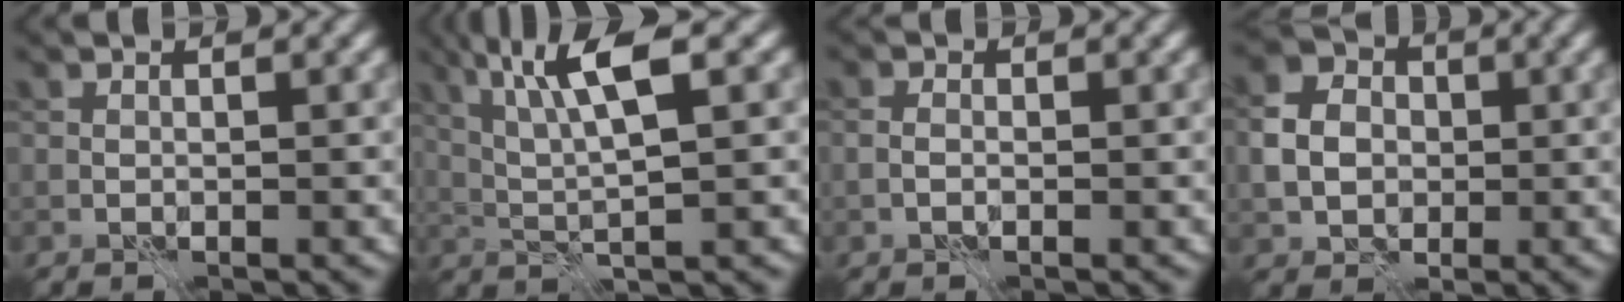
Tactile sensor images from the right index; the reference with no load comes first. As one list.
[{"total": 6.5, "force": [2.4, 1.4, 5.9], "torque": [-0.113, 0.008, 0.046]}, {"total": 1.1, "force": [-0.4, 0.6, 0.9], "torque": [-0.020, 0.003, -0.012]}, {"total": 4.7, "force": [-0.2, 3.9, 2.5], "torque": [-0.051, 0.008, -0.010]}]